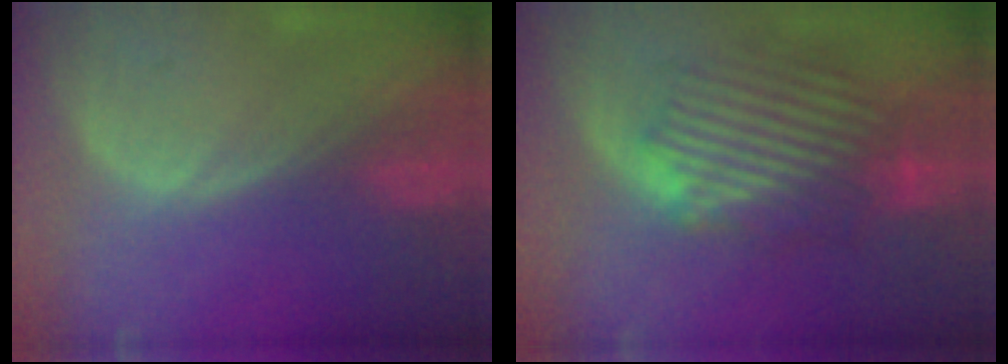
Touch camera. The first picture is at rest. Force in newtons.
{"total": 8.9, "press": 8.6, "slide": 2.3}